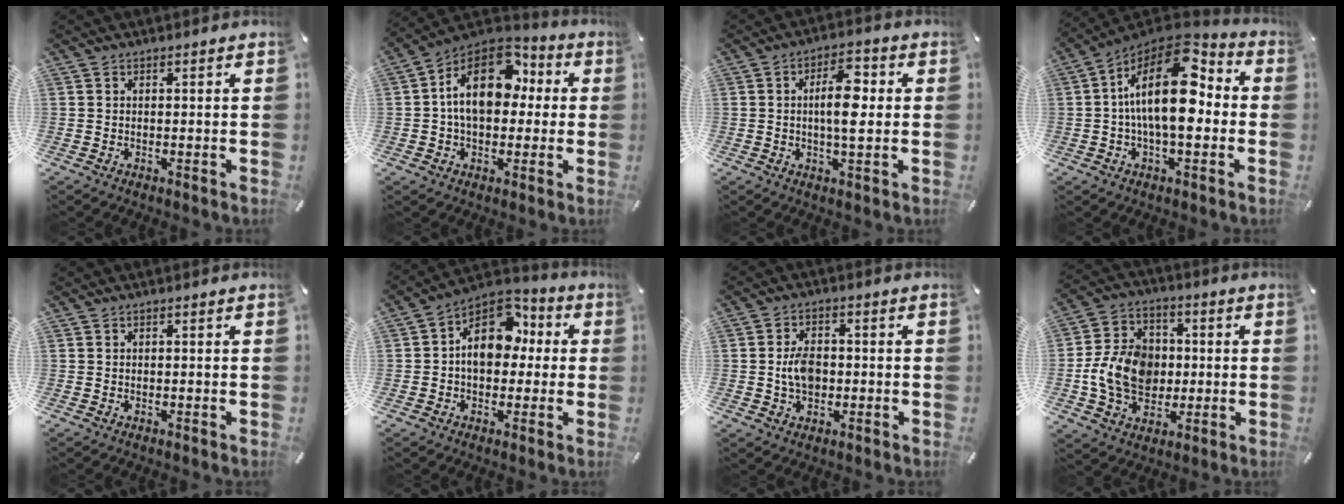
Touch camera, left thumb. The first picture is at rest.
{"total": 17.2, "force": [2.8, 11.5, 12.5], "torque": [-0.219, 0.003, 0.046]}
{"total": 9.3, "force": [0.7, 3.8, 8.4], "torque": [-0.140, 0.003, 0.005]}
{"total": 19.2, "force": [1.6, 9.4, 16.7], "torque": [-0.305, -0.019, 0.019]}
{"total": 0.0}
{"total": 13.2, "force": [1.6, 10.0, 8.5], "torque": [-0.130, -0.008, 0.027]}
{"total": 6.0, "force": [-0.6, 4.2, 4.2], "torque": [-0.074, -0.001, -0.016]}
{"total": 13.7, "force": [-1.2, 10.9, 8.1], "torque": [-0.166, 0.015, -0.021]}